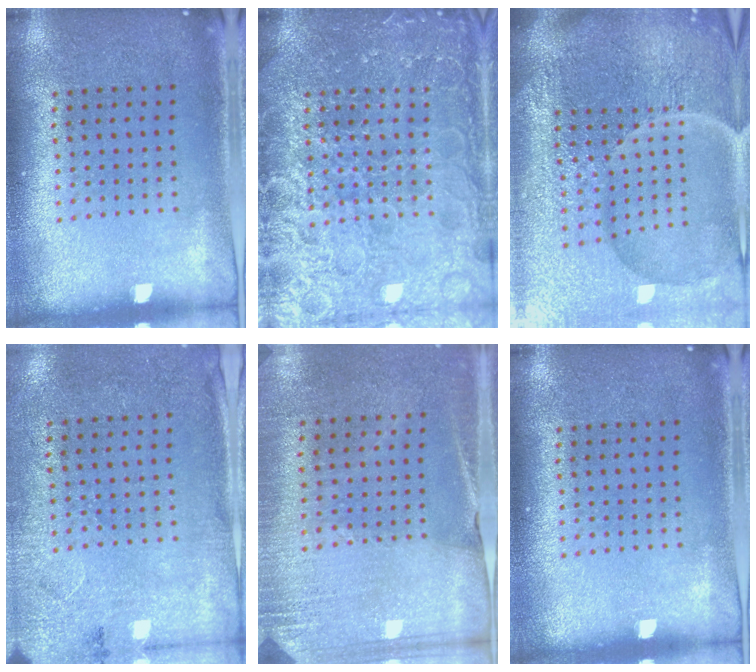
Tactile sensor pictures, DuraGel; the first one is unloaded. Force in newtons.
{"total": 6.7, "press": 6.7, "slide": 0.8}
{"total": 7.2, "press": 6.3, "slide": 3.5}
{"total": 2.6, "press": 2.2, "slide": 1.5}
{"total": 2.6, "press": 2.5, "slide": 0.8}
{"total": 0.0}